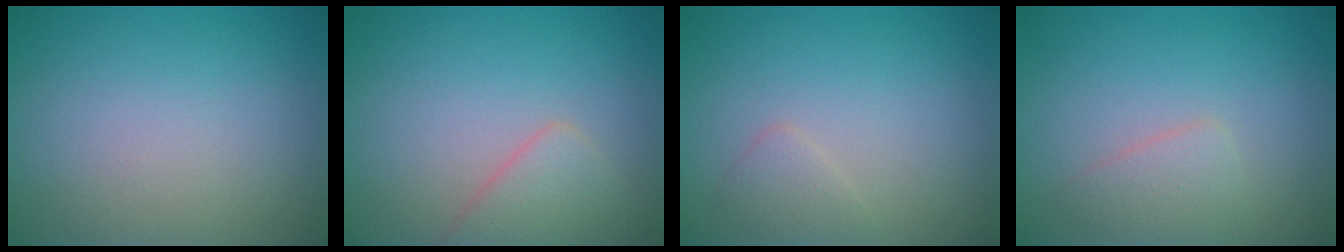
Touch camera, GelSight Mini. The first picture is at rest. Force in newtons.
{"total": 2.5, "press": 2.5, "slide": 0.2}
{"total": 1.2, "press": 1.2, "slide": 0.1}
{"total": 1.9, "press": 1.9, "slide": 0.0}